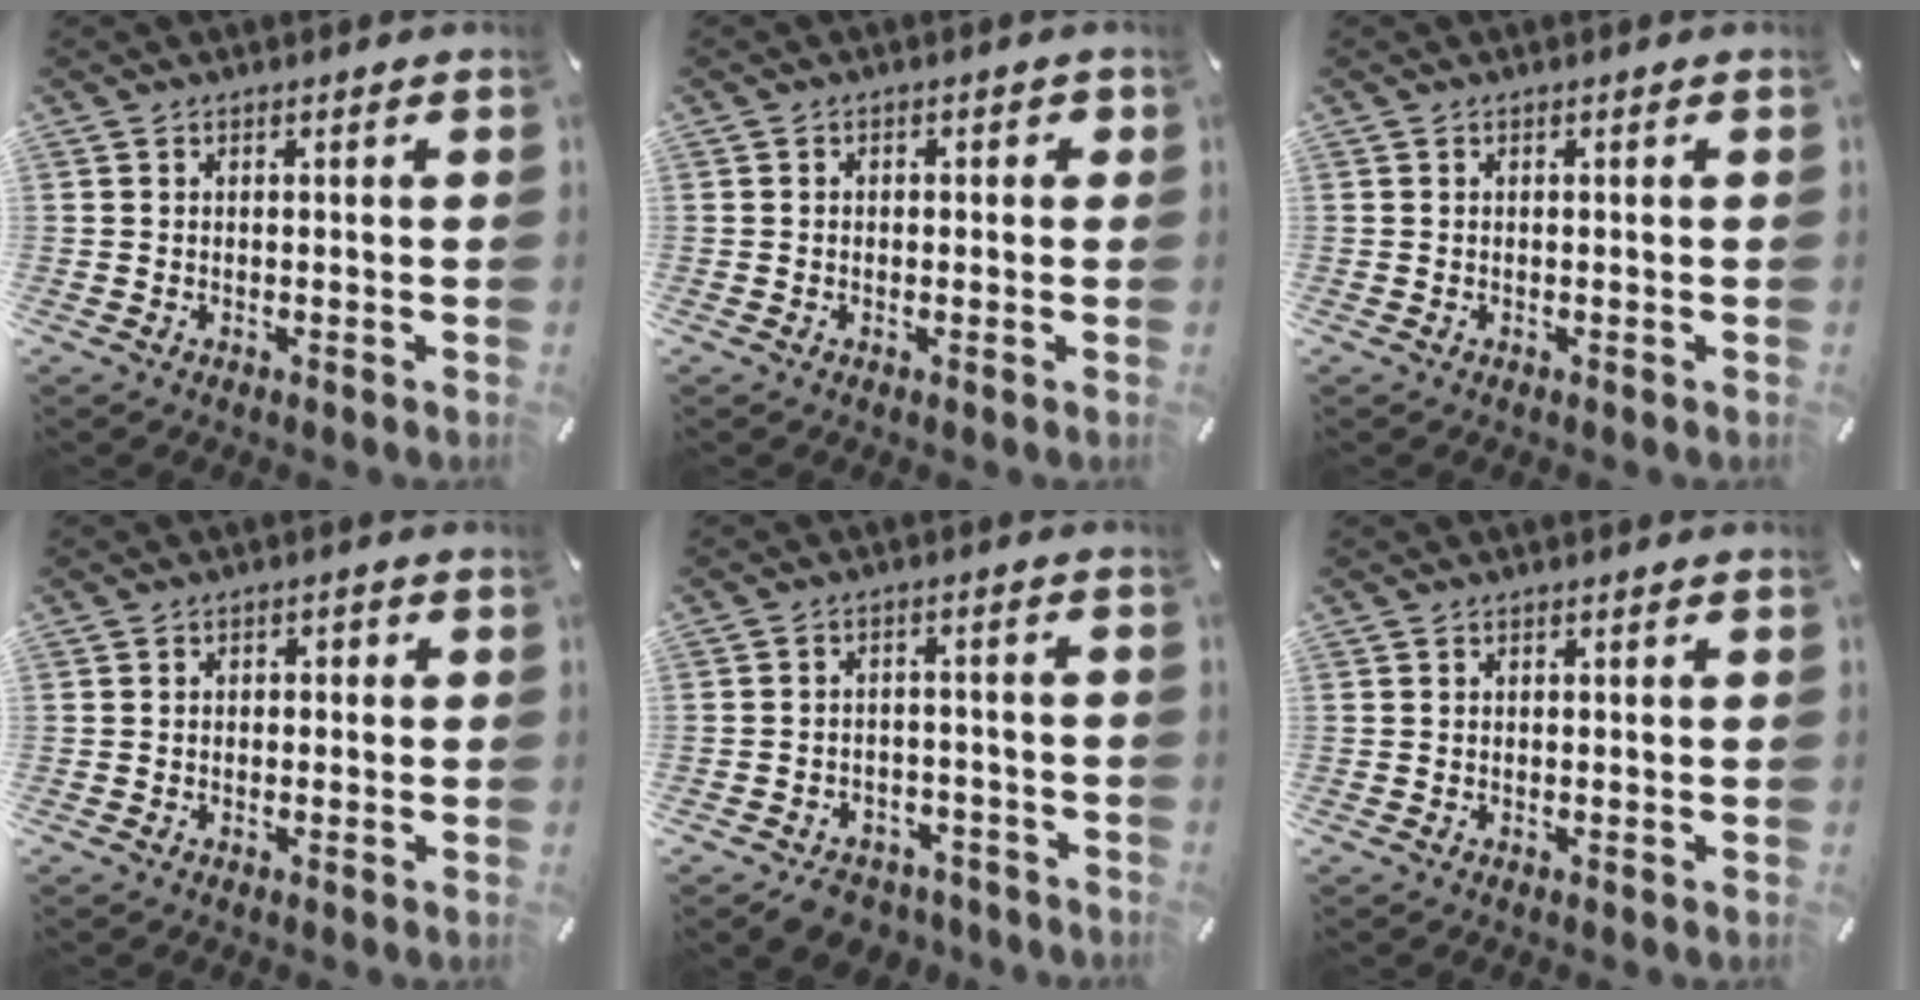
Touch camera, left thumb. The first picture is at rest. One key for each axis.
{"total": 2.1, "fx": -0.4, "fy": 1.6, "fz": 1.3, "tx": -0.016, "ty": 0.007, "tz": -0.012}
{"total": 0.0}
{"total": 1.8, "fx": -0.8, "fy": 1.4, "fz": 0.8, "tx": -0.016, "ty": 0.009, "tz": -0.019}
{"total": 5.6, "fx": -4.2, "fy": 3.4, "fz": 1.3, "tx": -0.018, "ty": 0.030, "tz": -0.078}
{"total": 0.0}